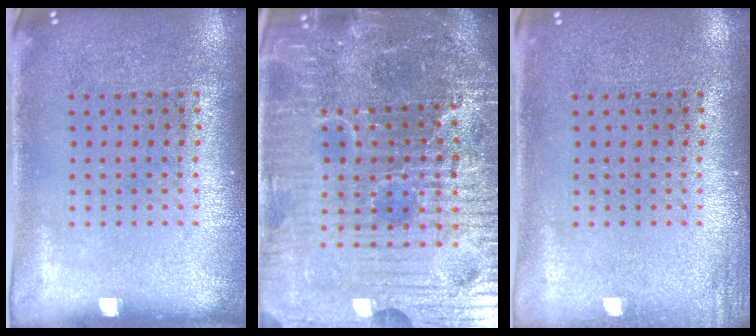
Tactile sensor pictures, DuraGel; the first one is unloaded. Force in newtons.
{"total": 7.3, "press": 6.5, "slide": 3.2}
{"total": 0.9, "press": 0.9, "slide": 0.1}